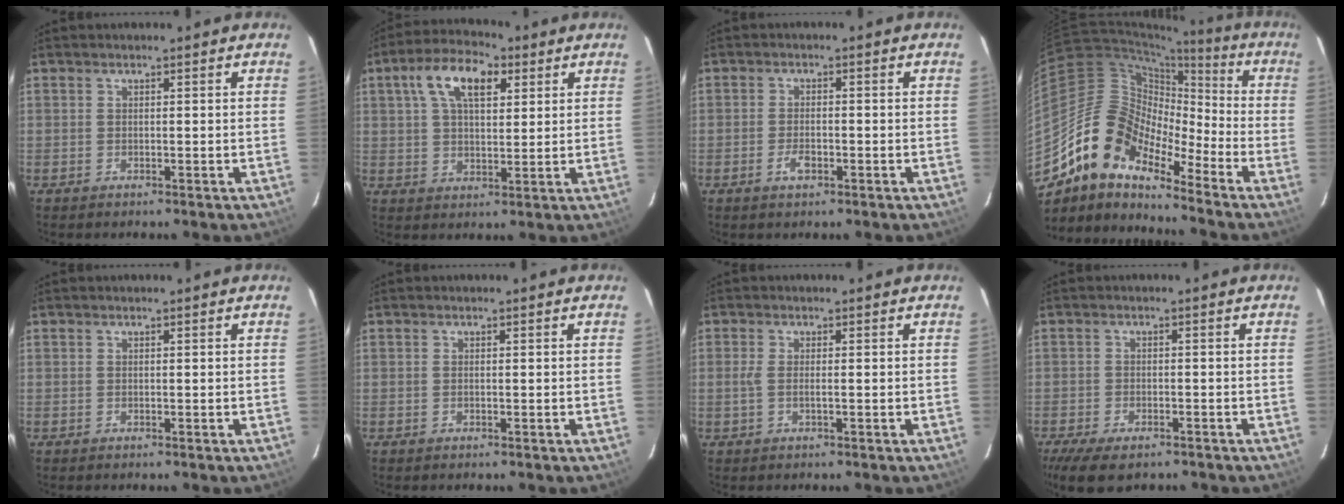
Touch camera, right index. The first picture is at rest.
{"total": 11.0, "force": [4.6, 5.5, 8.2], "torque": [-0.150, 0.032, 0.078]}
{"total": 3.0, "force": [-1.4, 1.5, 2.2], "torque": [-0.046, -0.001, -0.023]}
{"total": 15.2, "force": [-11.6, 6.2, 7.7], "torque": [-0.126, 0.008, -0.235]}
{"total": 0.0}
{"total": 0.0}
{"total": 2.3, "force": [-0.3, 0.4, 2.2], "torque": [-0.046, -0.001, -0.006]}
{"total": 9.5, "force": [-7.0, 3.8, 5.3], "torque": [-0.126, -0.032, -0.117]}